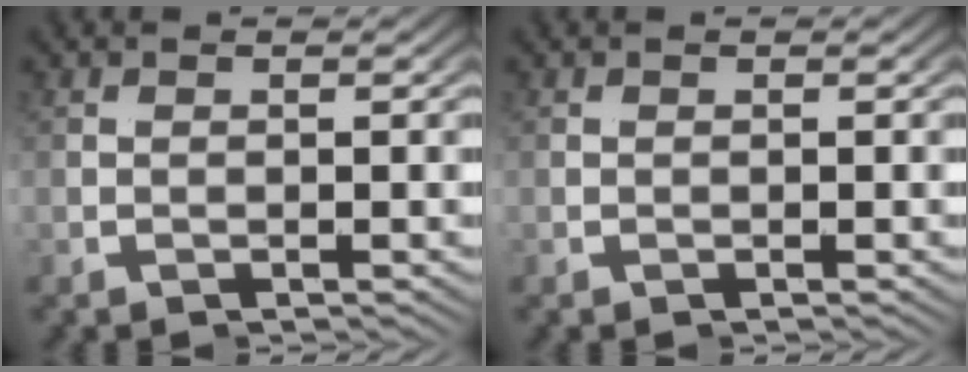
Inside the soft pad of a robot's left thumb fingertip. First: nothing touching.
{"total": 0.0}